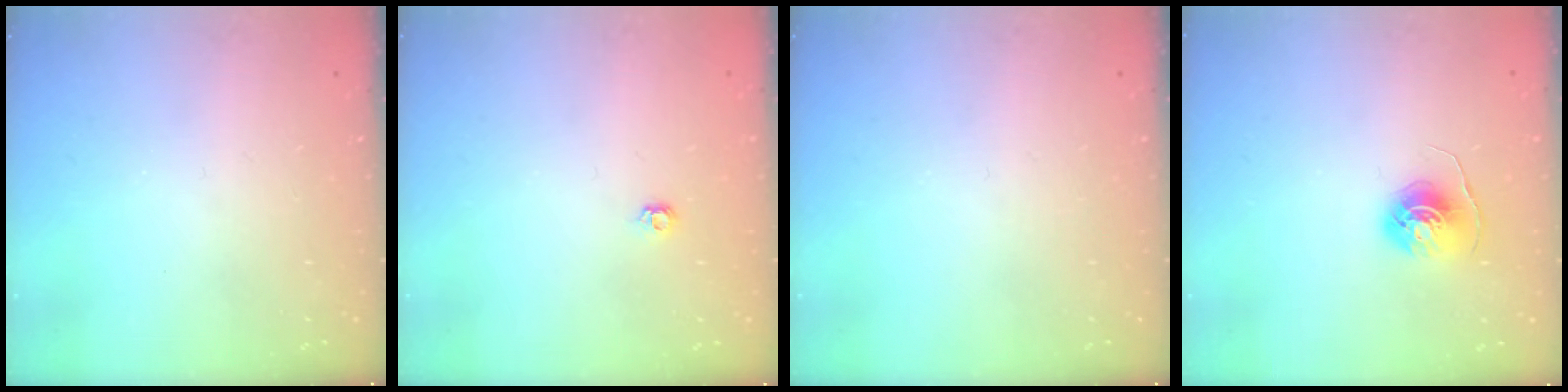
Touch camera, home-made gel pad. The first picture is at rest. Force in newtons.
{"total": 4.7, "press": 4.7, "slide": 0.8}
{"total": 0.0}
{"total": 6.1, "press": 6.1, "slide": 0.5}